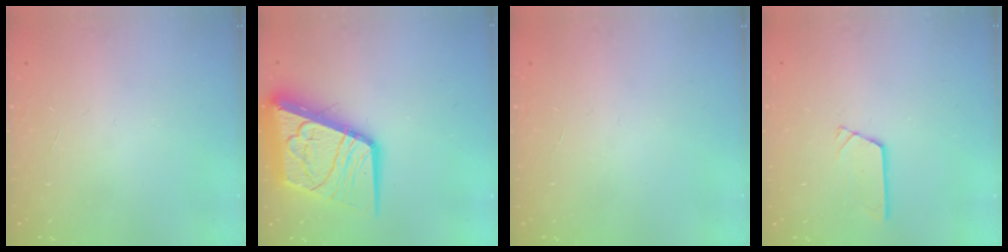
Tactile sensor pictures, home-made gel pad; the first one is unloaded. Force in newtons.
{"total": 23.4, "press": 23.2, "slide": 2.9}
{"total": 0.0}
{"total": 2.4, "press": 2.4, "slide": 0.2}